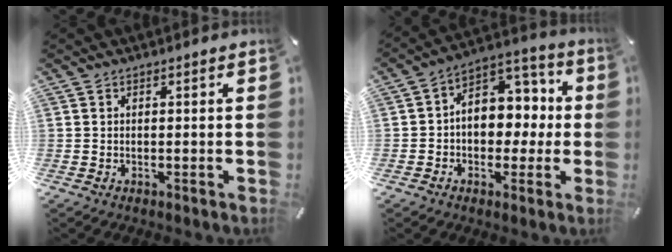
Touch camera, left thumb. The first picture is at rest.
{"total": 9.5, "force": [-0.3, 8.3, 4.7], "torque": [-0.053, -0.004, -0.005]}